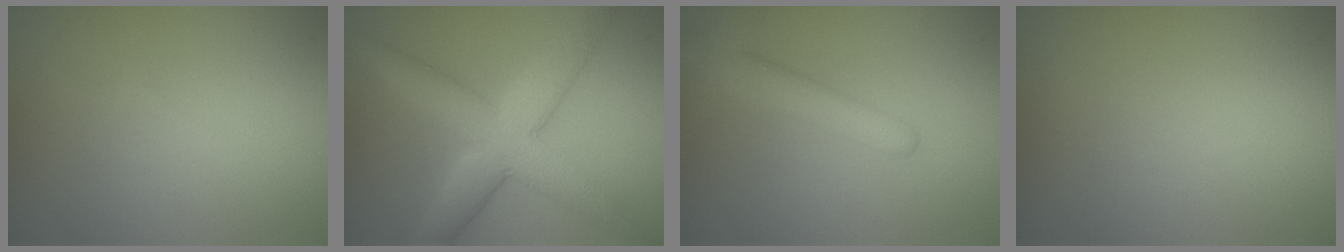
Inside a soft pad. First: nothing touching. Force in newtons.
{"total": 6.6, "press": 6.6, "slide": 0.1}
{"total": 3.5, "press": 3.5, "slide": 0.2}
{"total": 0.0}